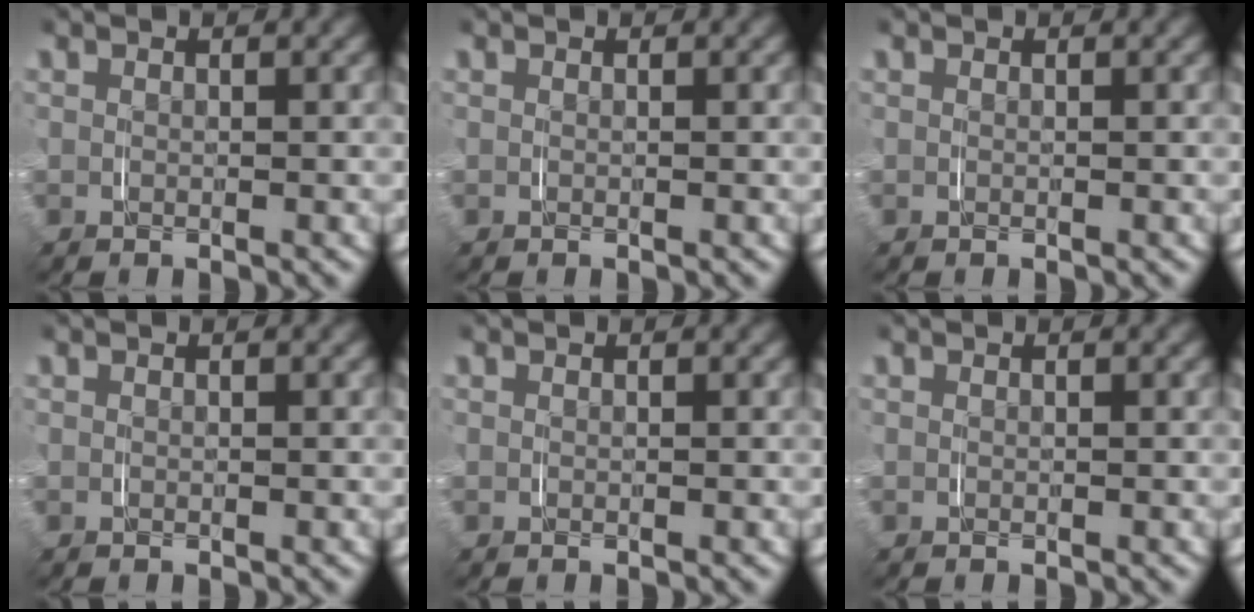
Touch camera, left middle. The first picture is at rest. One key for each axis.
{"total": 0.0}
{"total": 0.0}
{"total": 0.0}
{"total": 0.0}
{"total": 0.0}